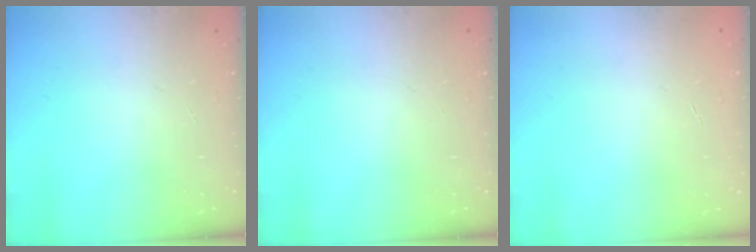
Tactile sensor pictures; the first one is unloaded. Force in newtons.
{"total": 0.0}
{"total": 0.0}